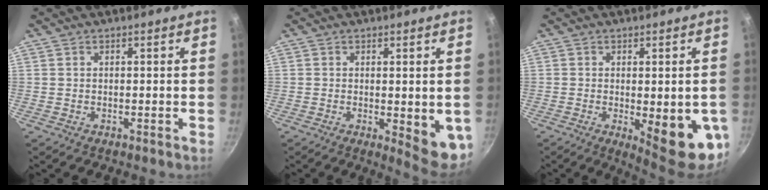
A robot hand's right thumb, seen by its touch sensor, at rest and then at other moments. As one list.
[{"total": 7.9, "force": [-1.0, 2.5, 7.4], "torque": [-0.077, -0.009, -0.006]}, {"total": 14.2, "force": [-3.2, 4.6, 13.1], "torque": [-0.141, -0.012, -0.029]}]